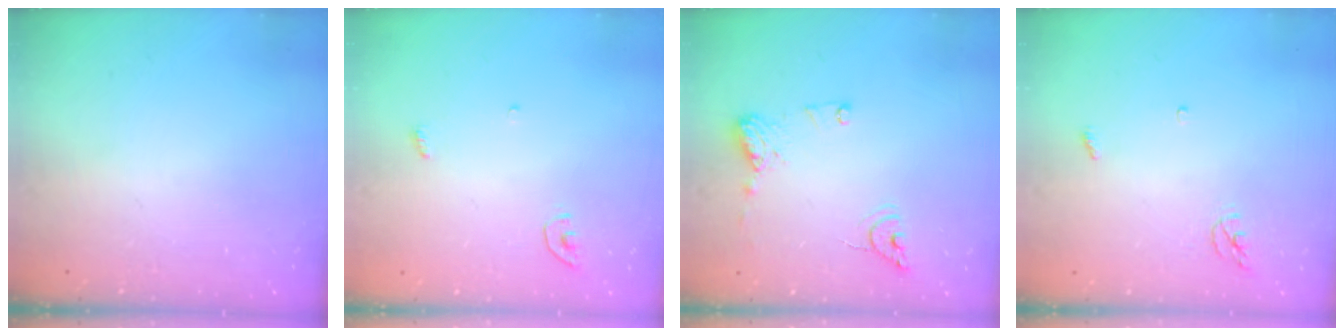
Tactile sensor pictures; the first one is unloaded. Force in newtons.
{"total": 3.4, "press": 3.4, "slide": 0.3}
{"total": 10.4, "press": 10.3, "slide": 0.9}
{"total": 3.6, "press": 3.6, "slide": 0.3}